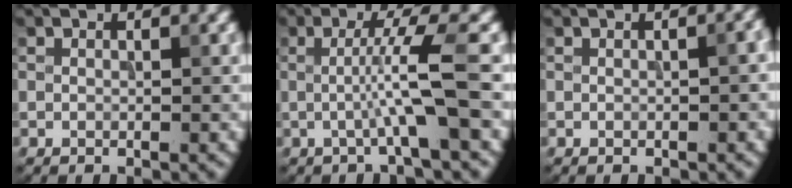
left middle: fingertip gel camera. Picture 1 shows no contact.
{"total": 4.5, "force": [-0.6, 0.2, 4.5], "torque": [-0.077, 0.005, -0.018]}
{"total": 1.4, "force": [-0.1, 0.4, 1.3], "torque": [-0.013, 0.005, 0.001]}